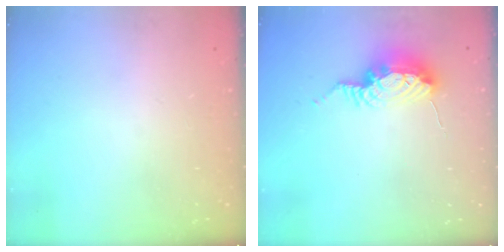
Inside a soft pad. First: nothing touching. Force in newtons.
{"total": 15.2, "press": 10.9, "slide": 10.5}